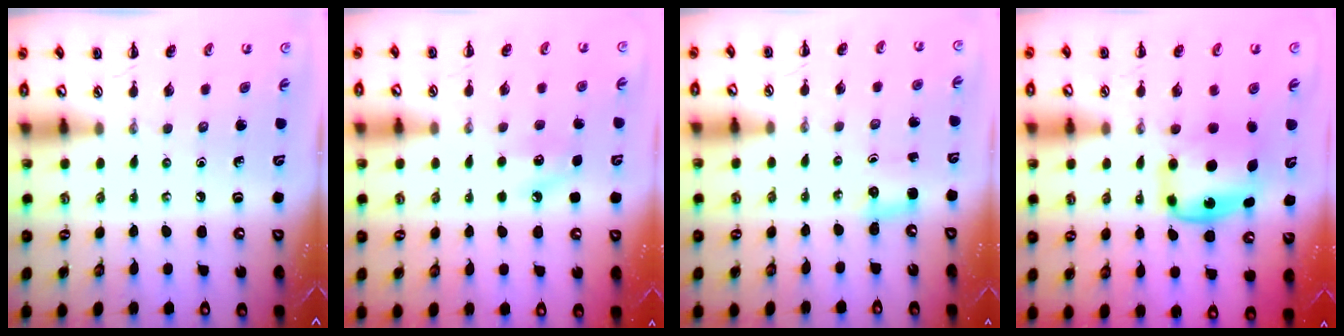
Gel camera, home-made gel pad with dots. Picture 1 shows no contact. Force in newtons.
{"total": 7.6, "press": 7.4, "slide": 1.7}
{"total": 2.6, "press": 2.5, "slide": 0.7}
{"total": 6.3, "press": 6.3, "slide": 0.7}